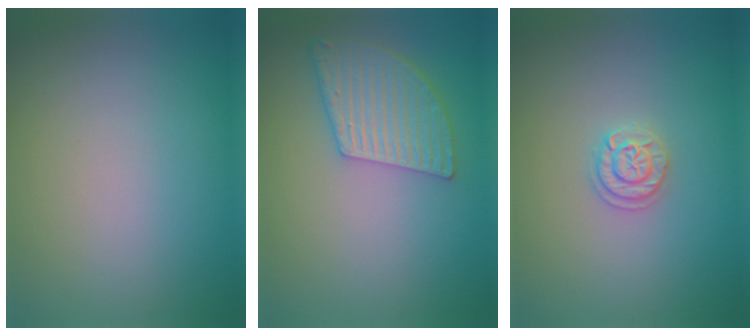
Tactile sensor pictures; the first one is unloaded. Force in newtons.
{"total": 5.1, "press": 4.2, "slide": 2.9}
{"total": 1.8, "press": 1.8, "slide": 0.3}